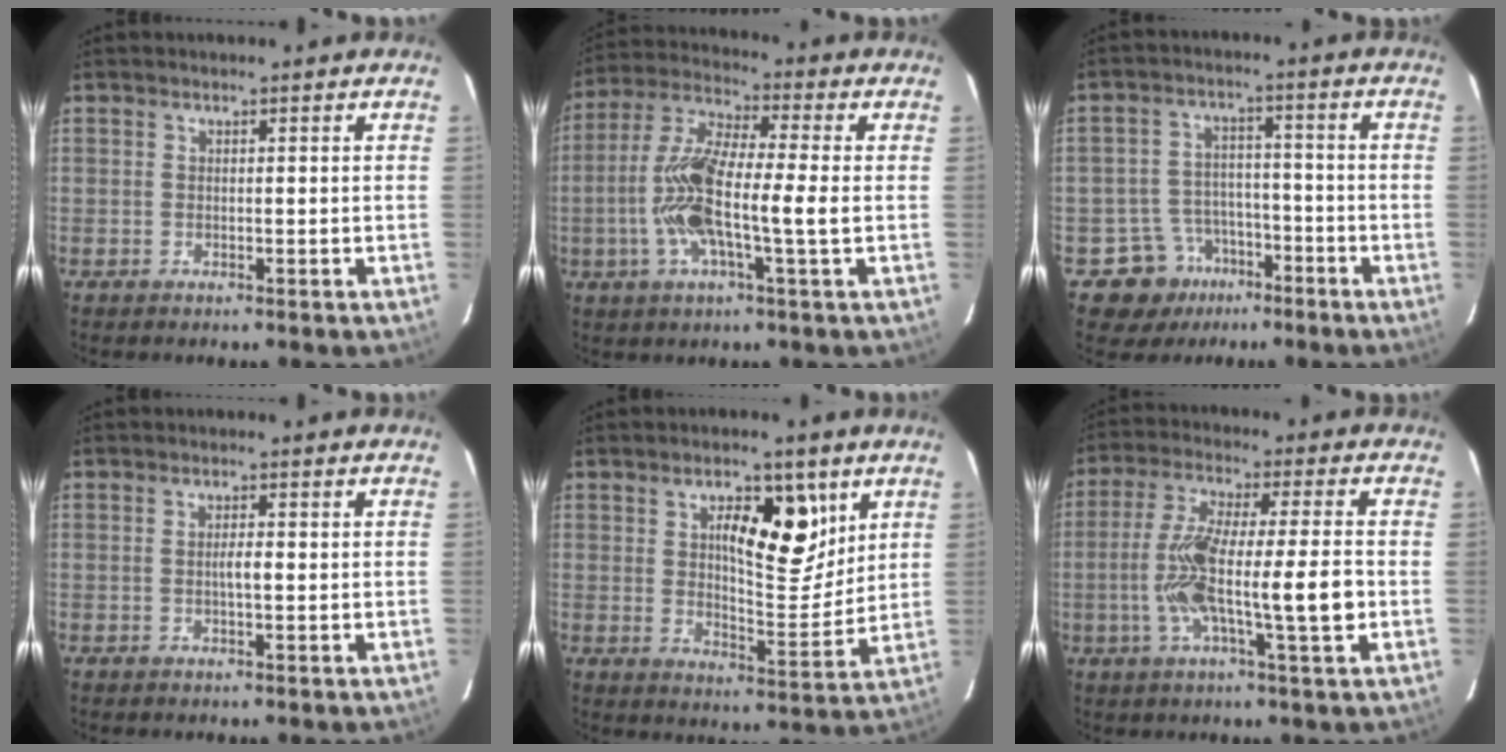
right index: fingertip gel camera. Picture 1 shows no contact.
{"total": 12.8, "force": [-1.8, 1.3, 12.6], "torque": [-0.261, 0.009, -0.040]}
{"total": 7.8, "force": [-4.3, 6.5, 0.6], "torque": [-0.004, 0.019, -0.058]}
{"total": 1.8, "force": [-0.1, 0.3, 1.8], "torque": [-0.032, 0.003, -0.003]}
{"total": 11.0, "force": [4.6, 3.8, 9.2], "torque": [-0.138, 0.002, 0.078]}
{"total": 13.3, "force": [-2.4, 0.8, 13.0], "torque": [-0.239, 0.003, -0.046]}